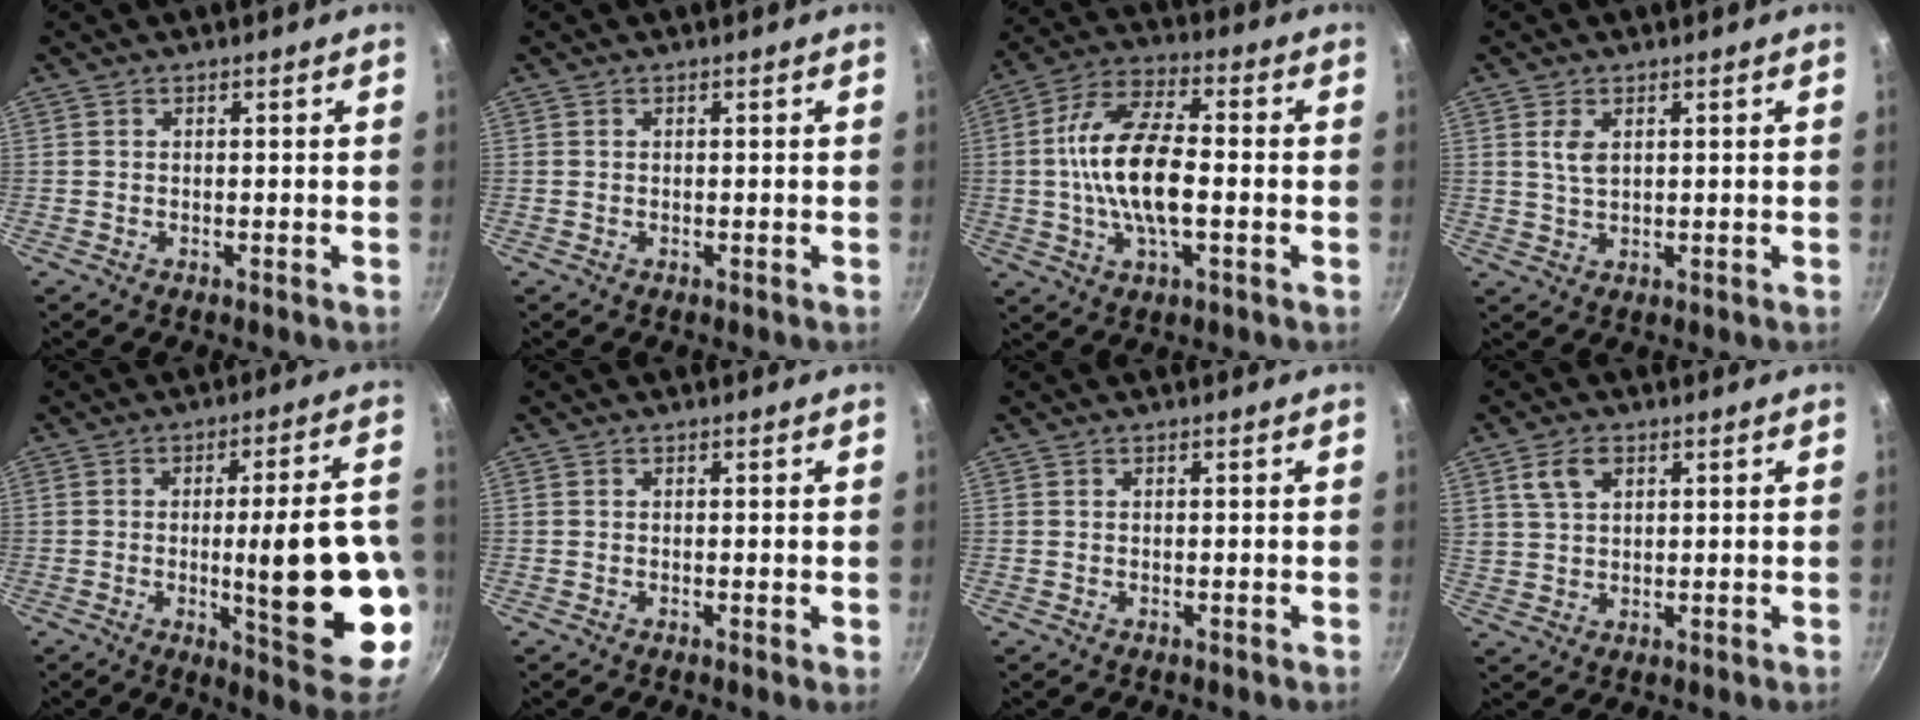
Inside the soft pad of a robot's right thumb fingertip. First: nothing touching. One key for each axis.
{"total": 0.0}
{"total": 15.0, "fx": -1.2, "fy": 6.5, "fz": 13.5, "tx": -0.246, "ty": 0.027, "tz": -0.035}
{"total": 3.3, "fx": 1.2, "fy": 1.8, "fz": 2.5, "tx": -0.046, "ty": -0.007, "tz": 0.024}
{"total": 21.7, "fx": -3.3, "fy": 5.2, "fz": 20.8, "tx": -0.264, "ty": -0.004, "tz": -0.034}
{"total": 0.6, "fx": -0.1, "fy": 0.0, "fz": 0.6, "tx": -0.009, "ty": -0.002, "tz": -0.003}
{"total": 0.0}
{"total": 5.6, "fx": 2.6, "fy": 3.4, "fz": 3.6, "tx": -0.057, "ty": 0.001, "tz": 0.052}